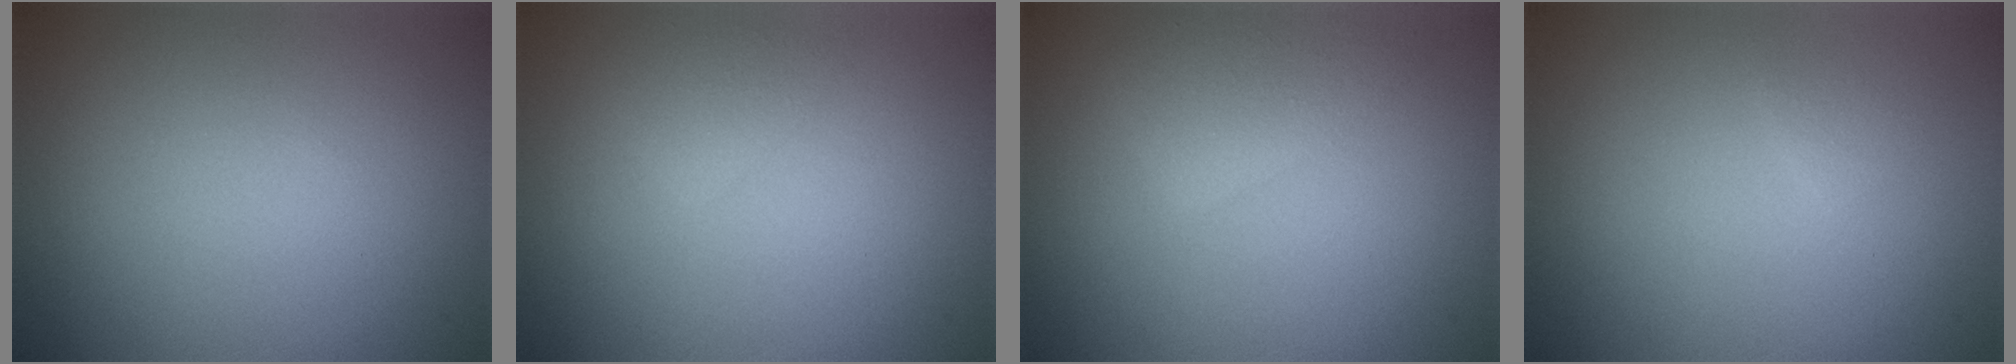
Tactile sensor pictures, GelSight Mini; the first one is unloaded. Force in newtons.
{"total": 1.3, "press": 1.3, "slide": 0.1}
{"total": 2.8, "press": 2.8, "slide": 0.2}
{"total": 0.6, "press": 0.6, "slide": 0.0}